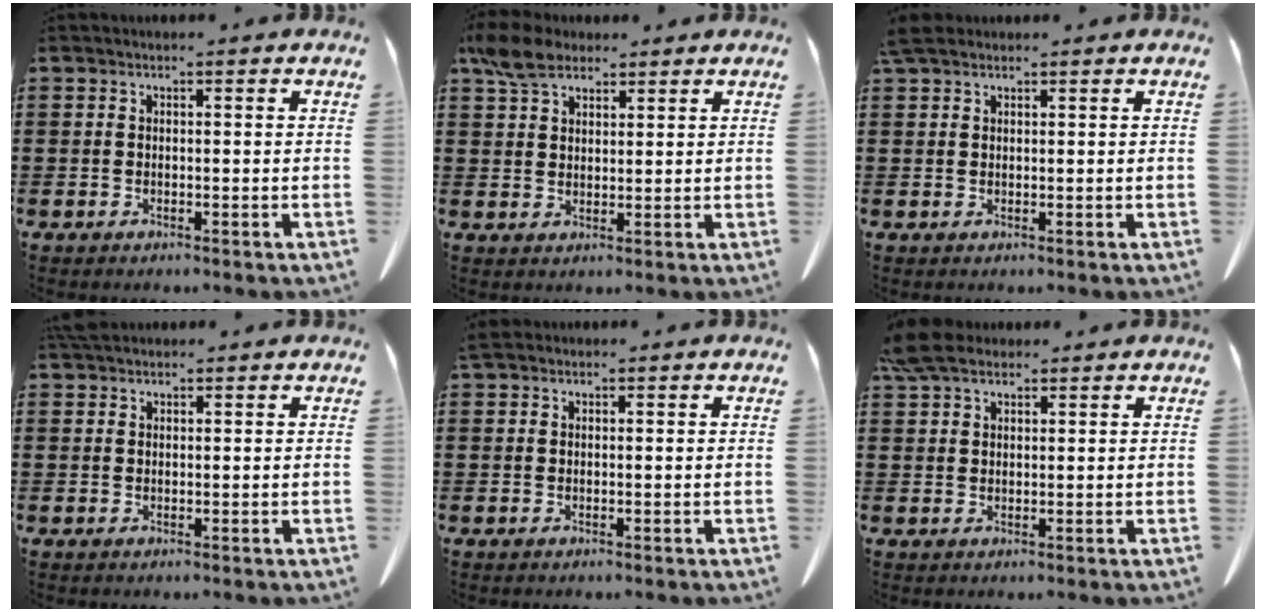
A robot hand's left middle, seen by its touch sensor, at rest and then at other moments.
{"total": 5.8, "force": [4.3, 3.0, 2.6], "torque": [-0.058, 0.001, 0.079]}
{"total": 2.0, "force": [1.6, 0.7, 0.9], "torque": [-0.025, 0.005, 0.031]}
{"total": 1.9, "force": [1.7, 0.6, 0.7], "torque": [-0.020, 0.003, 0.034]}
{"total": 0.9, "force": [0.8, 0.4, 0.4], "torque": [-0.011, 0.003, 0.015]}
{"total": 5.1, "force": [4.1, 2.1, 2.3], "torque": [-0.059, 0.003, 0.079]}